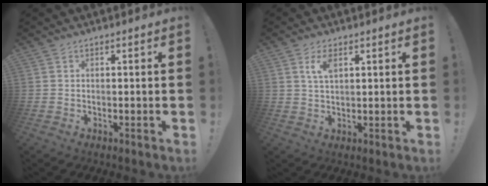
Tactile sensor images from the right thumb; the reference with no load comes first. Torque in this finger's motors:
{"motor_torque": [0.11, 0.03, 0.55, 0.30, 0.00]}